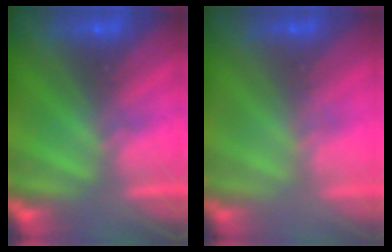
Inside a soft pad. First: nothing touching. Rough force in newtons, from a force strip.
{"total": 2.4}